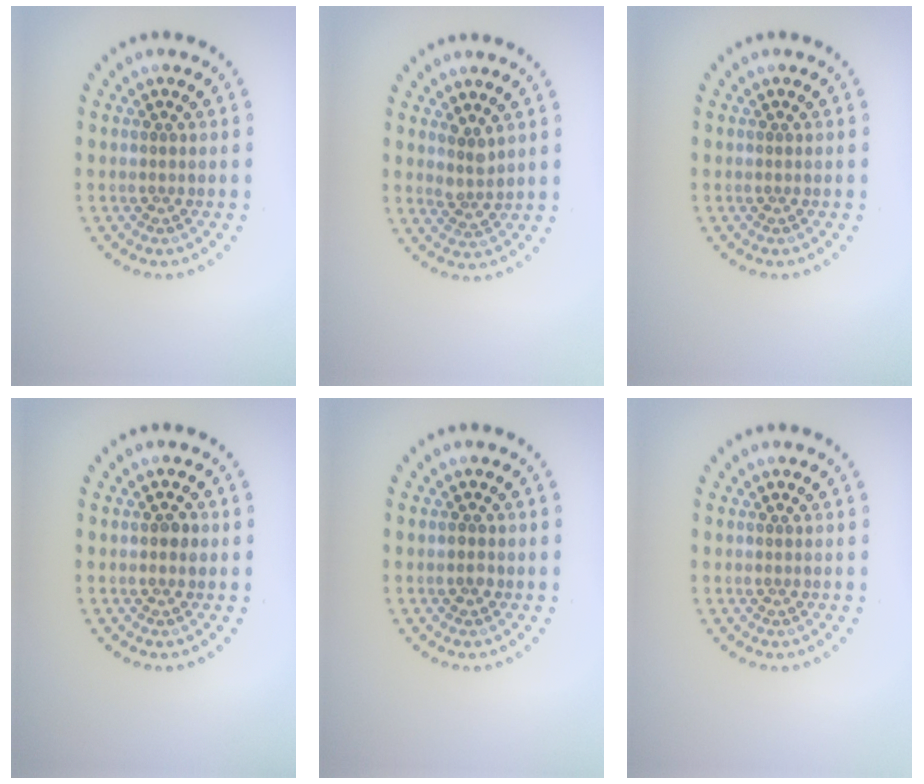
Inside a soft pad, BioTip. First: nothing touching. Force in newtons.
{"total": 1.8, "press": 1.3, "slide": 1.2}
{"total": 0.0}
{"total": 1.2, "press": 1.1, "slide": 0.3}
{"total": 0.8, "press": 0.8, "slide": 0.1}
{"total": 0.0}